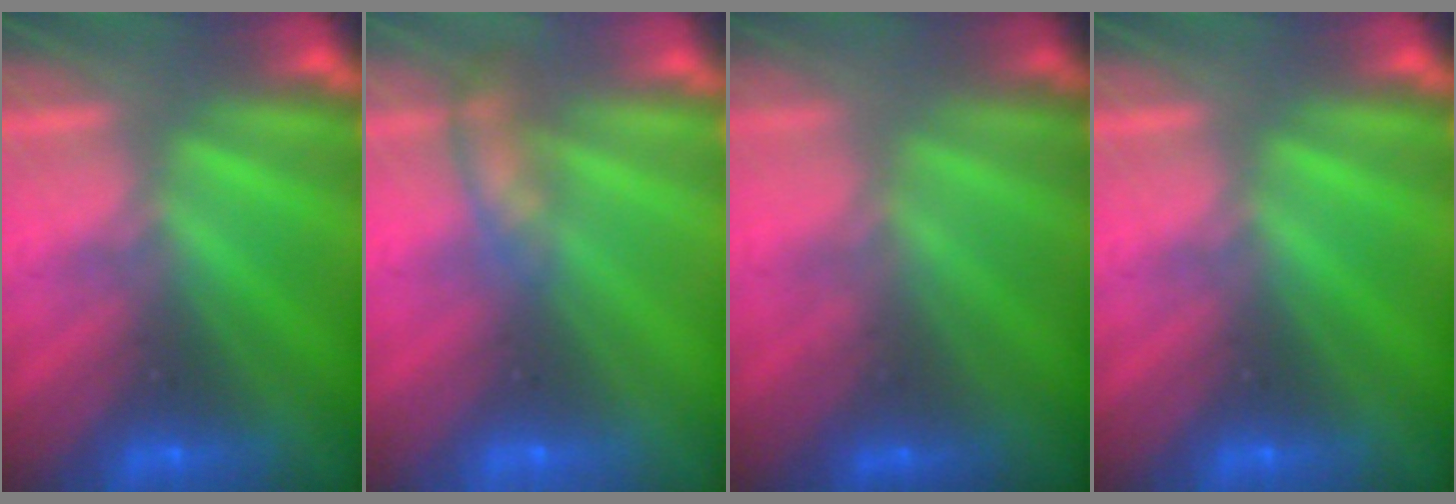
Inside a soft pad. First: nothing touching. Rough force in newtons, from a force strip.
{"total": 2.3}
{"total": 1.2}
{"total": 0.0}